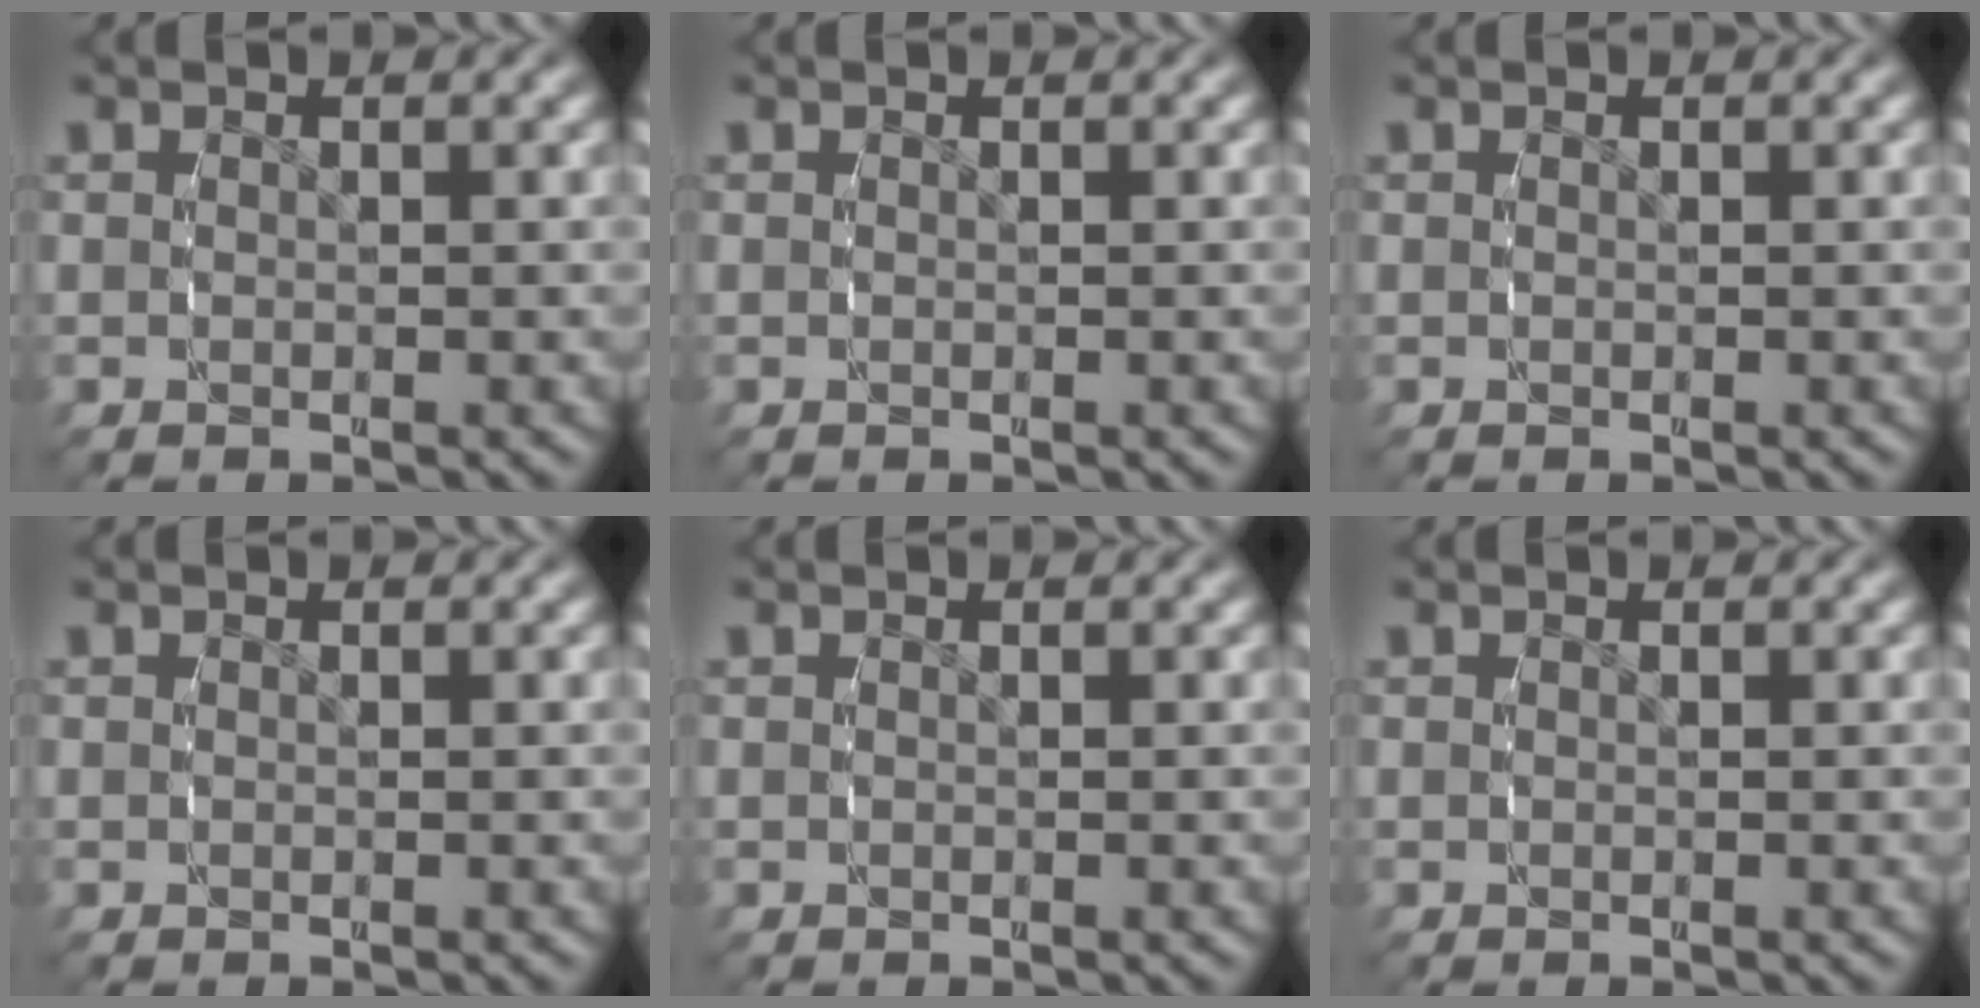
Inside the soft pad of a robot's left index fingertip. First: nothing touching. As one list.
[{"total": 0.0}, {"total": 0.0}, {"total": 0.0}, {"total": 0.0}, {"total": 0.0}]